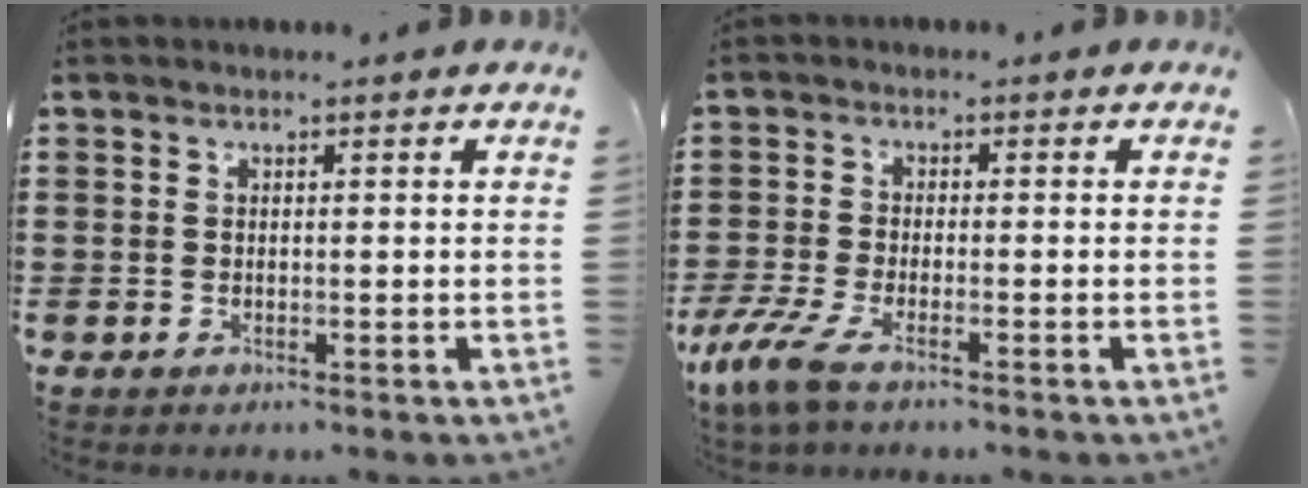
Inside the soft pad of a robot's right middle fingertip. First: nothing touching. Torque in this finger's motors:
{"motor_torque": [1.08, -0.29, 0.49, 0.16]}